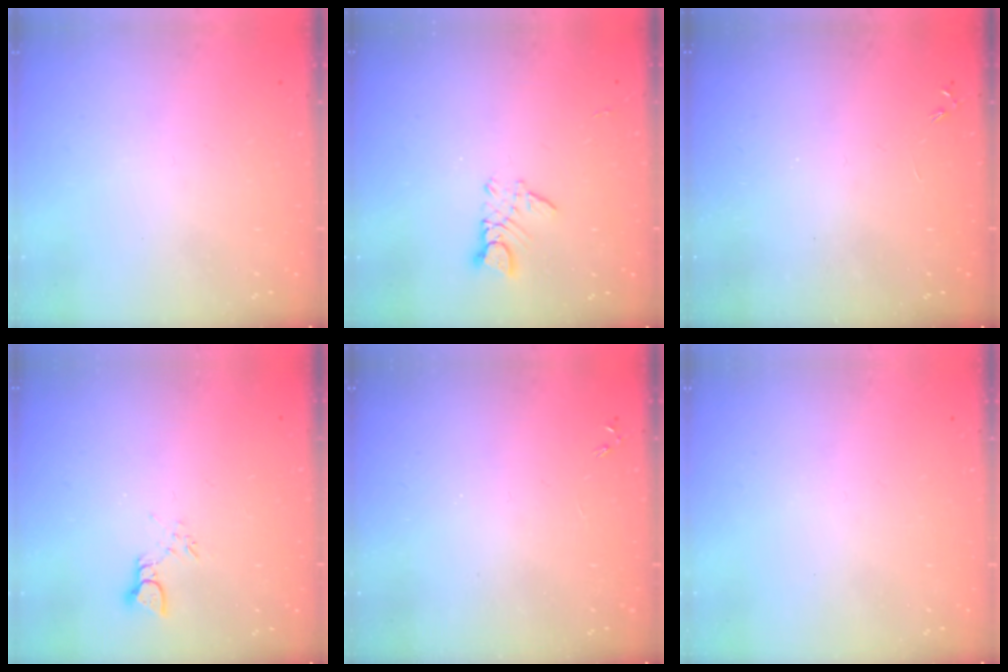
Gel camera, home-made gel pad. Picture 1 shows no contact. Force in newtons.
{"total": 3.8, "press": 3.8, "slide": 0.3}
{"total": 0.0}
{"total": 2.2, "press": 2.2, "slide": 0.1}
{"total": 0.0}
{"total": 0.0}